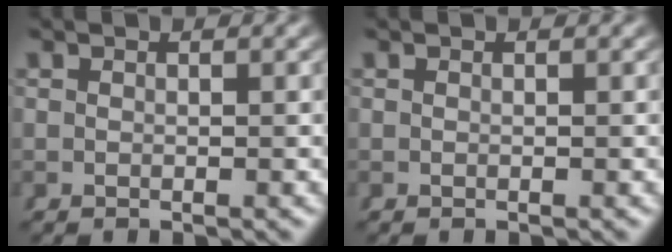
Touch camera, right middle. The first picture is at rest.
{"total": 0.0}